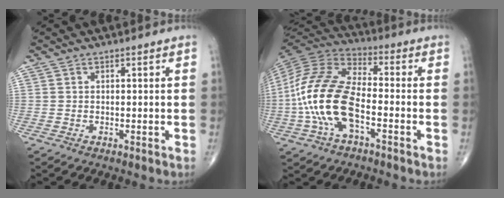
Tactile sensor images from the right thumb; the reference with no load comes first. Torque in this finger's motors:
{"motor_torque": [2.57, 2.43, 2.03, 0.10, 0.25]}